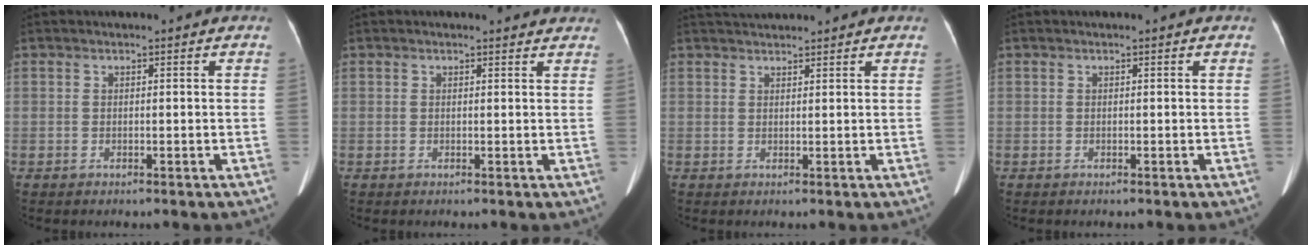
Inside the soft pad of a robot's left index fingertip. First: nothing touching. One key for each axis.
{"total": 2.5, "fx": 2.4, "fy": 0.6, "fz": 0.3, "tx": -0.013, "ty": -0.004, "tz": 0.010}
{"total": 3.2, "fx": 3.1, "fy": 0.4, "fz": 0.7, "tx": -0.015, "ty": 0.030, "tz": 0.054}
{"total": 0.0}